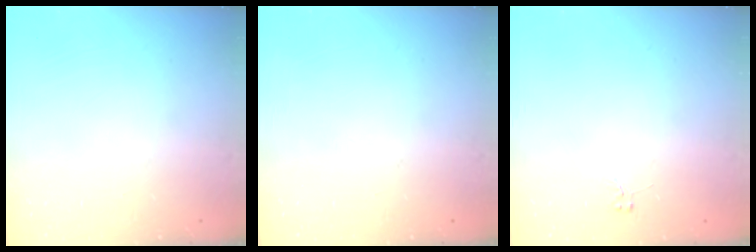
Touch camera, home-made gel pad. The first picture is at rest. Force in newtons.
{"total": 0.0}
{"total": 2.6, "press": 2.6, "slide": 0.3}